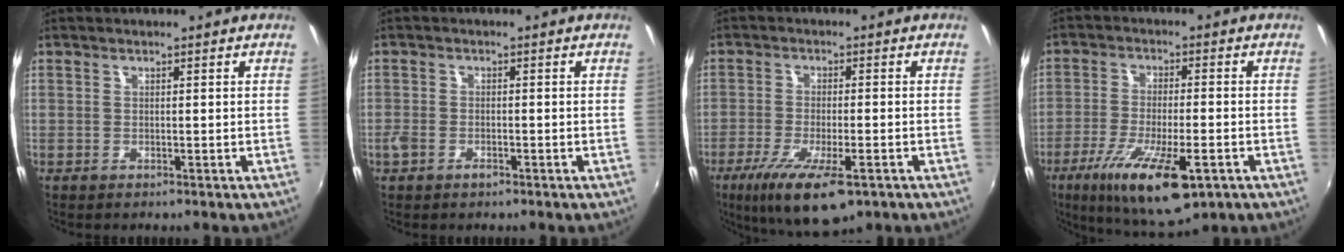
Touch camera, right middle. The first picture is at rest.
{"total": 2.8, "force": [-1.8, 1.4, 1.7], "torque": [-0.039, -0.004, -0.036]}
{"total": 13.2, "force": [-7.6, 3.7, 10.1], "torque": [-0.200, -0.045, -0.125]}
{"total": 15.6, "force": [-8.0, 4.2, 12.7], "torque": [-0.246, -0.050, -0.130]}